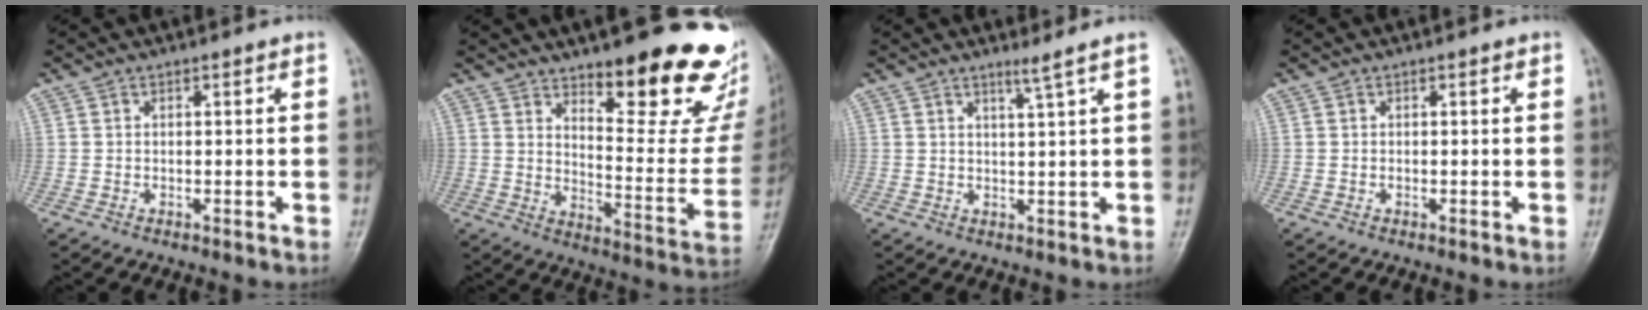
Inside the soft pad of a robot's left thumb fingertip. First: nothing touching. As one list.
[{"total": 22.1, "force": [14.7, 6.7, 15.2], "torque": [-0.151, -0.111, 0.204]}, {"total": 1.5, "force": [1.1, -0.7, 0.8], "torque": [-0.025, -0.017, 0.023]}, {"total": 0.0}]